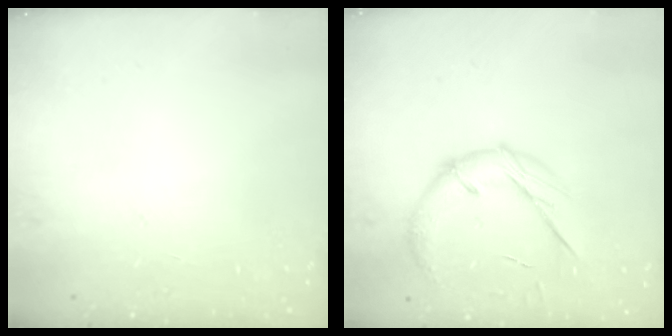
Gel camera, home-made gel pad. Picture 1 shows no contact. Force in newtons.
{"total": 11.8, "press": 11.8, "slide": 0.8}